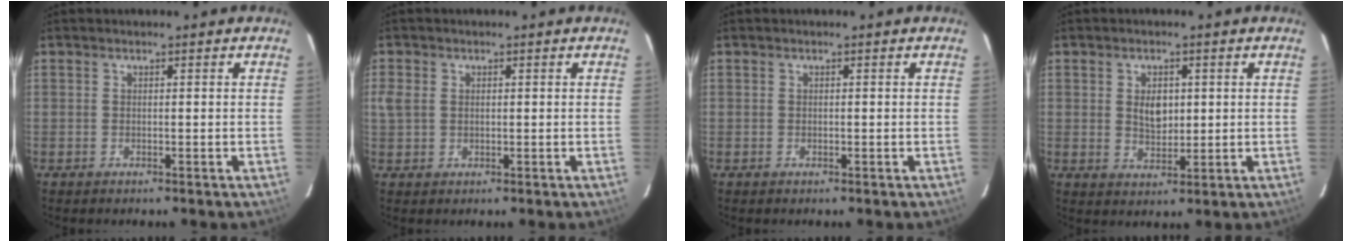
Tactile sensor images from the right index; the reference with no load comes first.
{"total": 3.3, "force": [0.6, 2.6, 2.0], "torque": [-0.043, 0.003, 0.012]}
{"total": 0.0}
{"total": 4.7, "force": [0.8, 3.1, 3.4], "torque": [-0.055, 0.002, 0.017]}